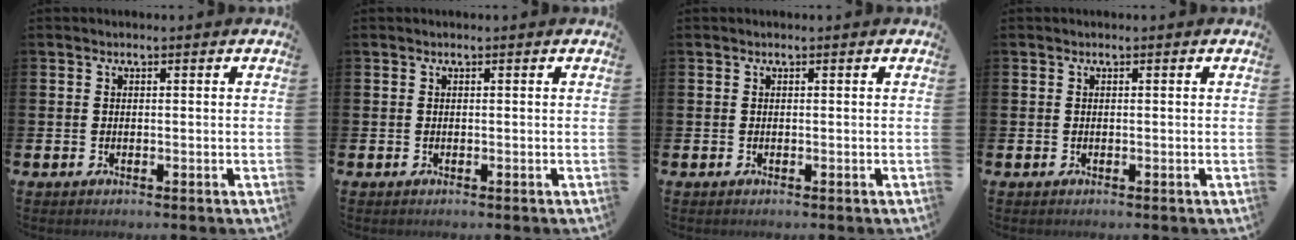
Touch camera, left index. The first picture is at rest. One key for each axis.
{"total": 0.0}
{"total": 0.0}
{"total": 0.0}